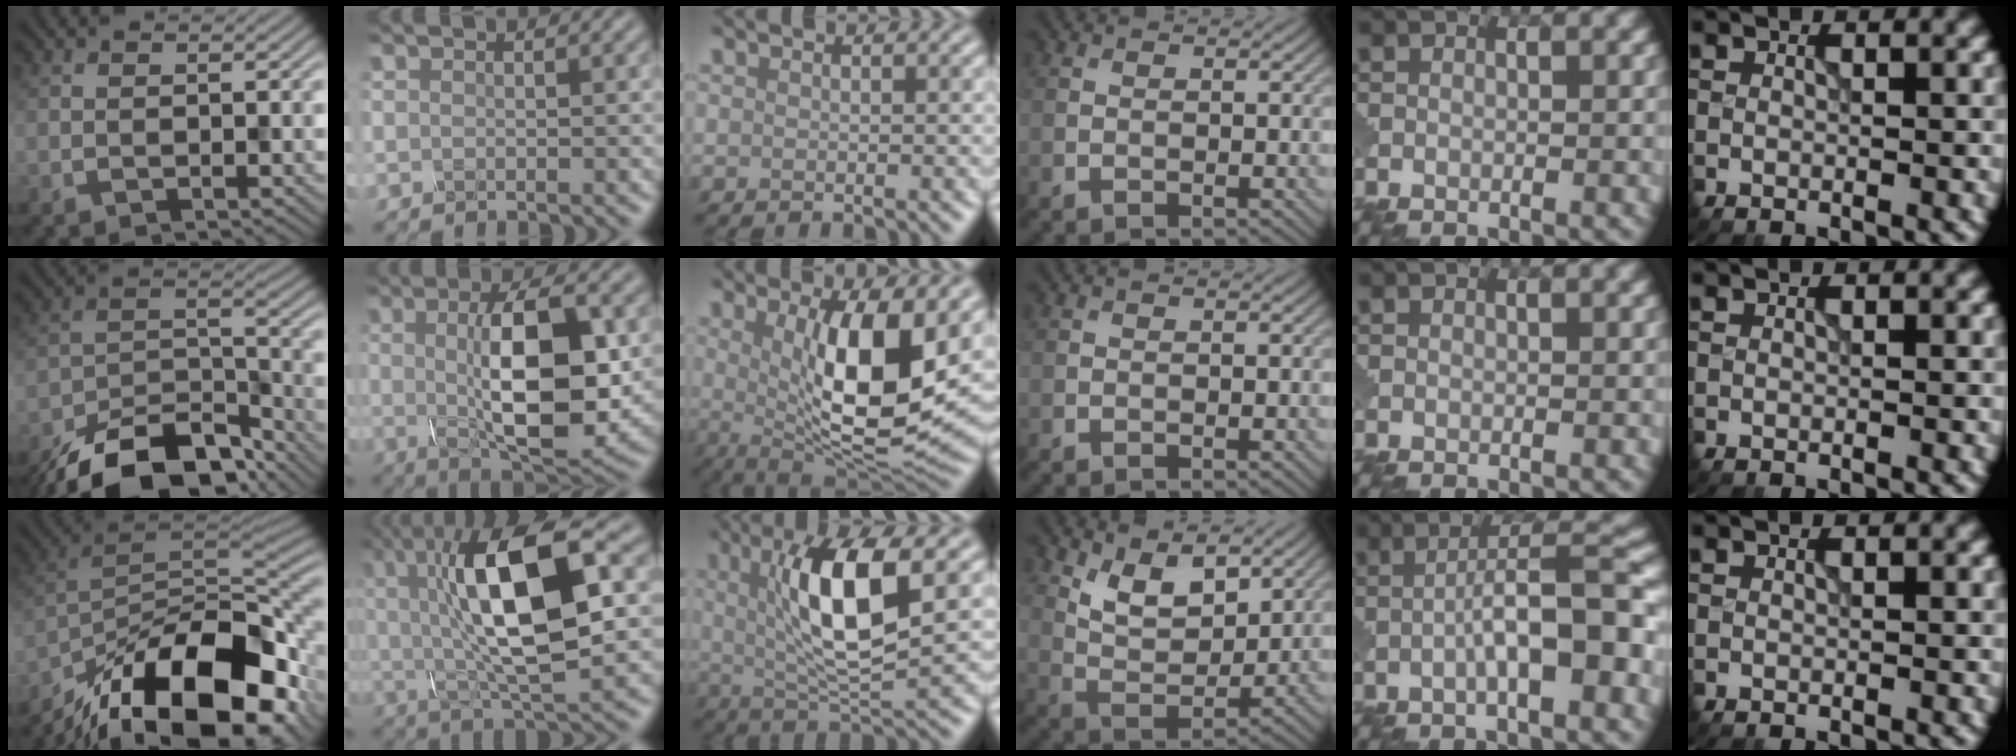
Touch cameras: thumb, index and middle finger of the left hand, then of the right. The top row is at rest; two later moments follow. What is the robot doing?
{"motion": "assemble", "object": "glue stick"}